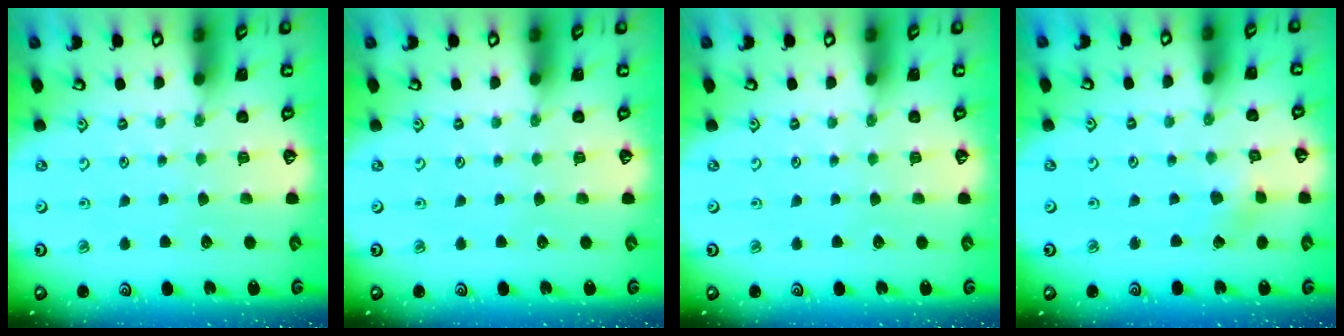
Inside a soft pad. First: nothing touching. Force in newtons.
{"total": 0.0}
{"total": 0.0}
{"total": 2.4, "press": 2.4, "slide": 0.2}